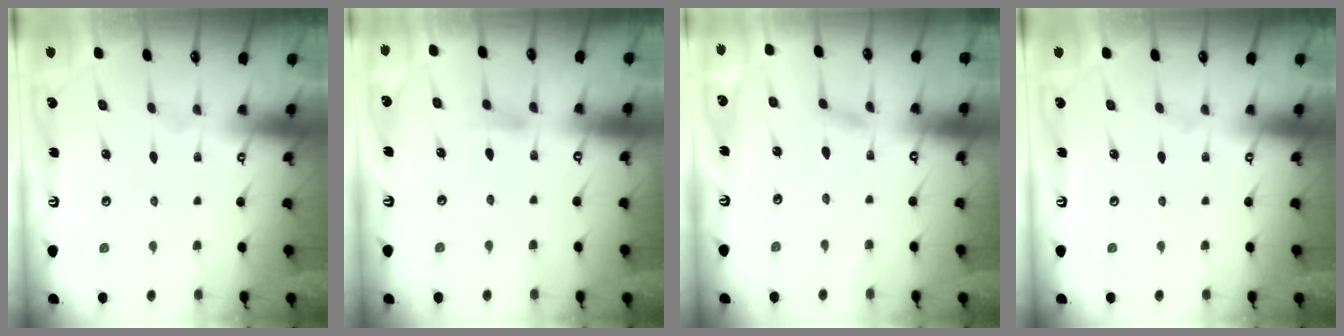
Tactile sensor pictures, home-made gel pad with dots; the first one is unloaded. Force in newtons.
{"total": 3.7, "press": 3.7, "slide": 0.4}
{"total": 1.1, "press": 1.1, "slide": 0.1}
{"total": 0.0}